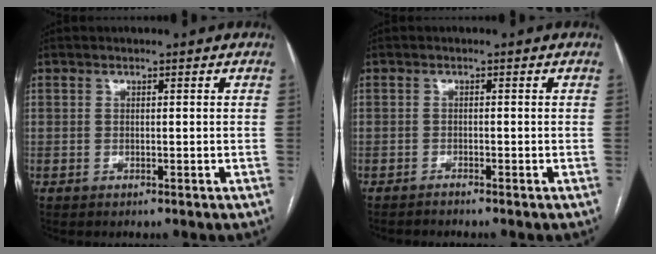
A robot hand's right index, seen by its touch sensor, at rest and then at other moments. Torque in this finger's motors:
{"motor_torque": [-0.28, -0.22, -0.06, -0.01]}